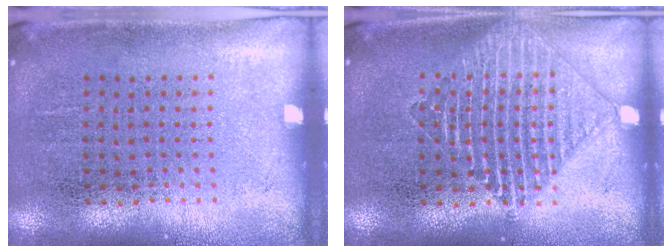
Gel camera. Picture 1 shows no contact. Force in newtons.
{"total": 2.8, "press": 2.8, "slide": 0.5}